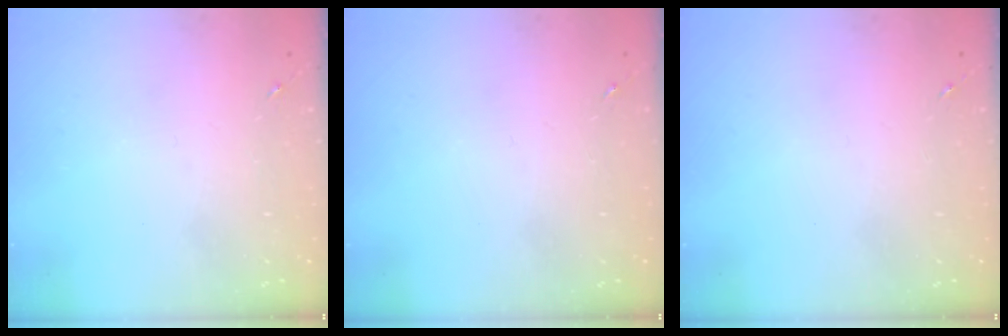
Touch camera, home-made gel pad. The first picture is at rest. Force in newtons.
{"total": 0.0}
{"total": 0.0}